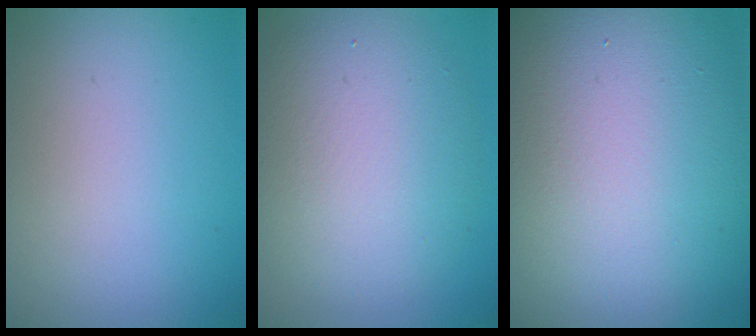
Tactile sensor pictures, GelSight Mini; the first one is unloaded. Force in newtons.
{"total": 7.3, "press": 7.2, "slide": 0.8}
{"total": 18.3, "press": 18.2, "slide": 1.6}